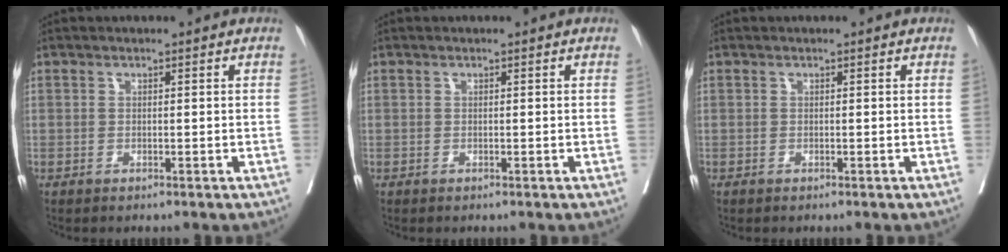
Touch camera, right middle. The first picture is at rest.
{"total": 0.0}
{"total": 0.0}